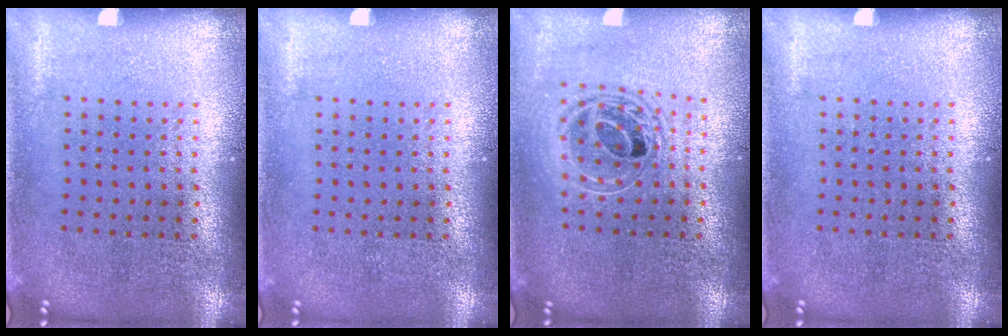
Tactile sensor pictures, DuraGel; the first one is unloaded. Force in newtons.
{"total": 0.0}
{"total": 1.6, "press": 1.4, "slide": 0.8}
{"total": 0.0}